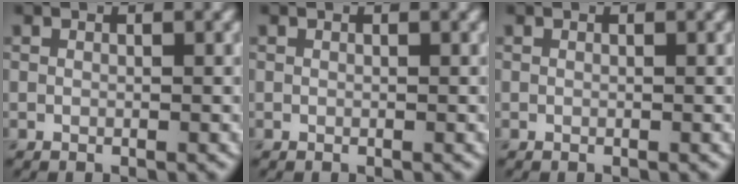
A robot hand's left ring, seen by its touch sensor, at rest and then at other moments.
{"total": 0.0}
{"total": 0.0}